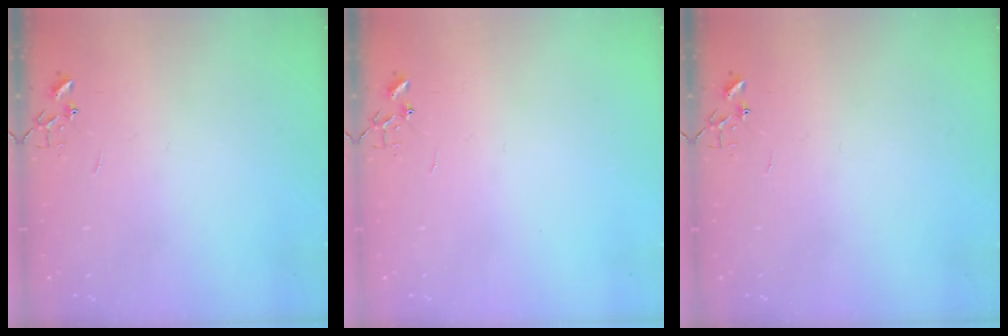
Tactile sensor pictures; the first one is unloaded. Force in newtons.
{"total": 0.0}
{"total": 0.0}